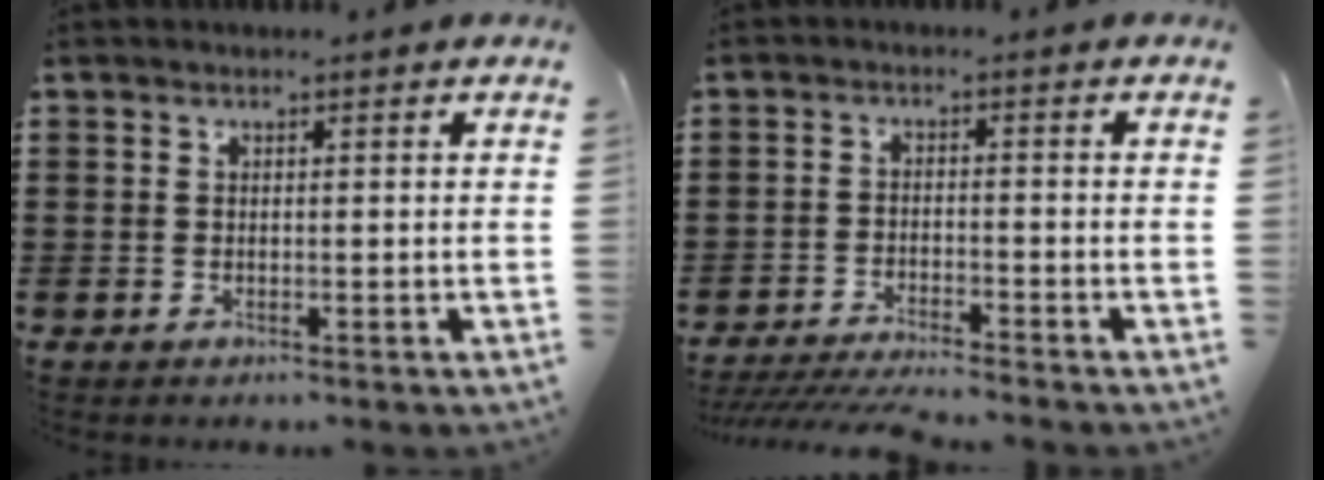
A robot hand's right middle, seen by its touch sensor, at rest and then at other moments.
{"total": 4.1, "force": [-3.9, 0.0, 1.1], "torque": [-0.025, -0.008, -0.081]}